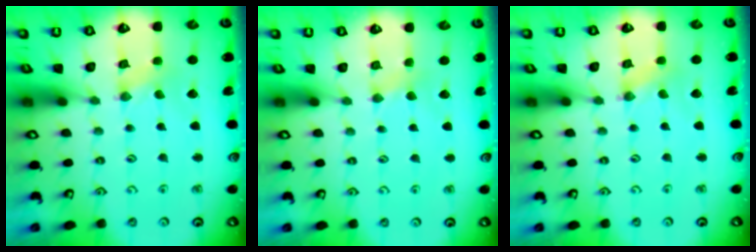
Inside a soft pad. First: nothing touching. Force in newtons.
{"total": 2.1, "press": 2.1, "slide": 0.3}
{"total": 0.0}